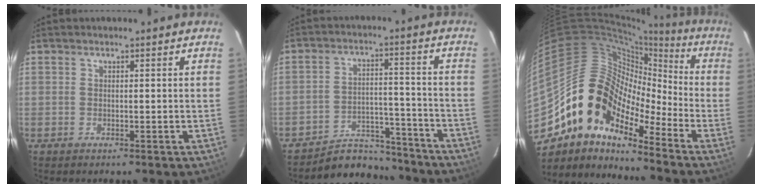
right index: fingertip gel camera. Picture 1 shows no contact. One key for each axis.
{"total": 11.2, "fx": -10.5, "fy": 3.9, "fz": 0.9, "tx": -0.028, "ty": 0.038, "tz": -0.153}
{"total": 15.4, "fx": -9.0, "fy": 9.7, "fz": 7.7, "tx": -0.142, "ty": 0.017, "tz": -0.187}